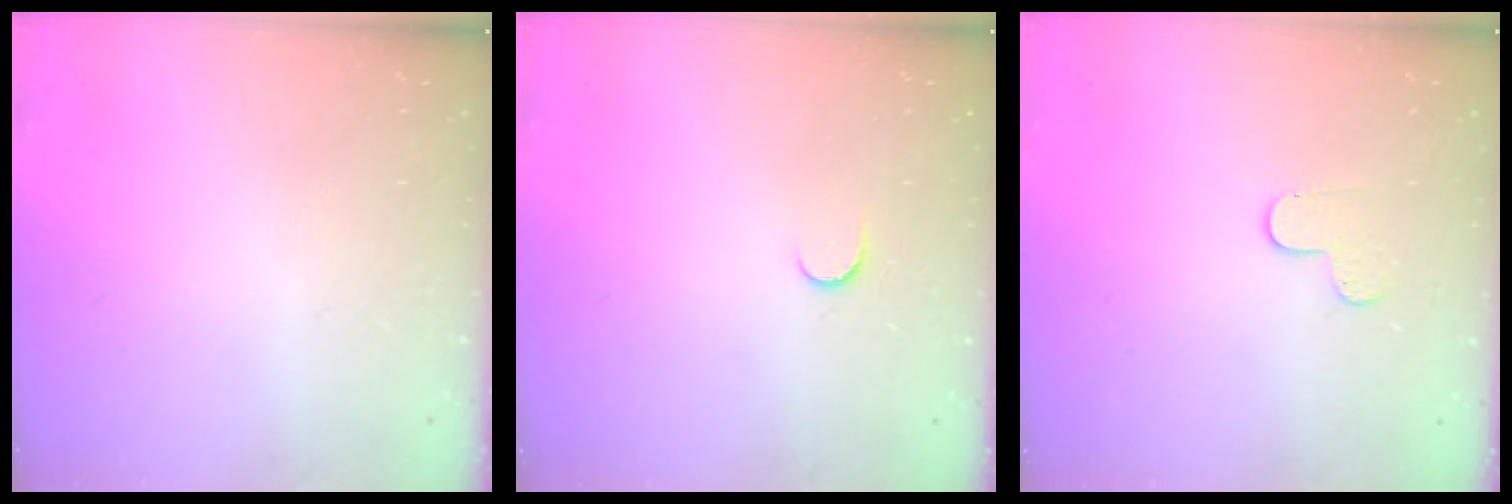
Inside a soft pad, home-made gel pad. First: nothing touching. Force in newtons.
{"total": 3.4, "press": 3.4, "slide": 0.4}
{"total": 3.8, "press": 3.8, "slide": 0.4}